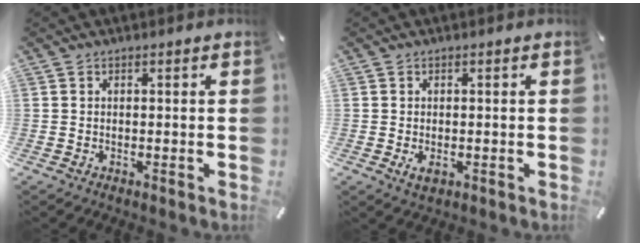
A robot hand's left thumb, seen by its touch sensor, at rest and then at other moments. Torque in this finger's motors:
{"motor_torque": [0.11, 0.11, 0.00, 0.01, 0.01]}